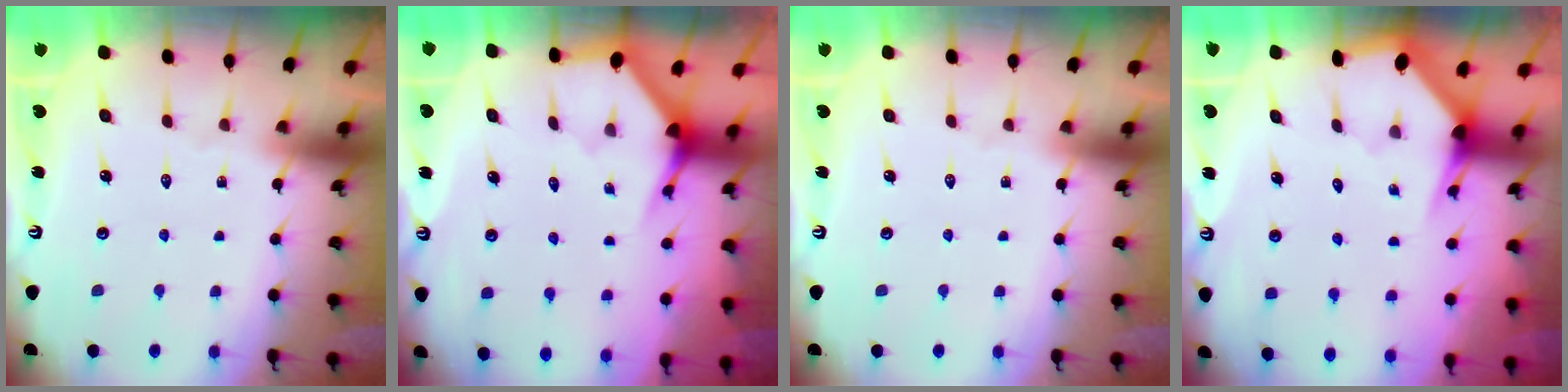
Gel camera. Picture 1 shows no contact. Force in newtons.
{"total": 3.5, "press": 3.4, "slide": 0.2}
{"total": 0.0}
{"total": 3.2, "press": 3.2, "slide": 0.3}